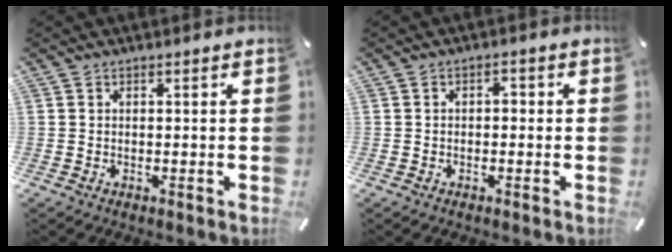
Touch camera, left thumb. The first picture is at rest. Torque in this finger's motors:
{"motor_torque": [0.24, 0.42, 0.13, -0.04, 0.00]}